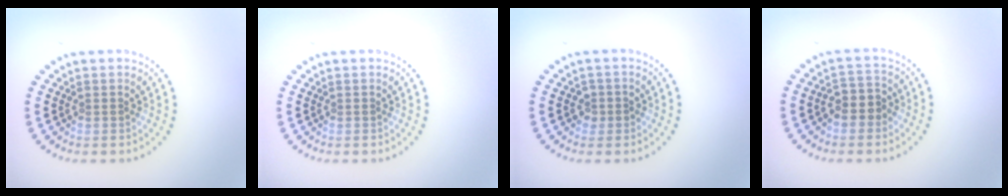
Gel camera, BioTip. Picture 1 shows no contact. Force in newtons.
{"total": 0.0}
{"total": 1.1, "press": 1.1, "slide": 0.4}
{"total": 2.4, "press": 2.2, "slide": 0.9}